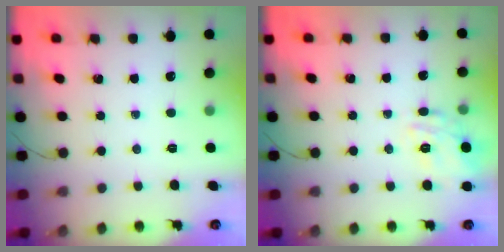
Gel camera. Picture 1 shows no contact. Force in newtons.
{"total": 14.3, "press": 14.3, "slide": 0.4}